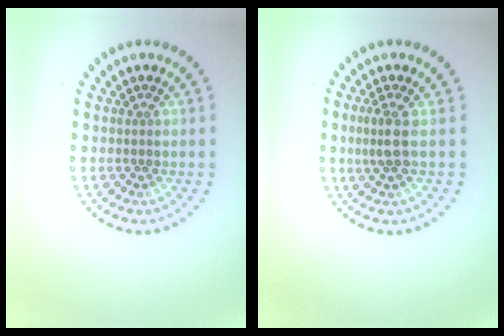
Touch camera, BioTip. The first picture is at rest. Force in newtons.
{"total": 2.0, "press": 1.8, "slide": 1.0}